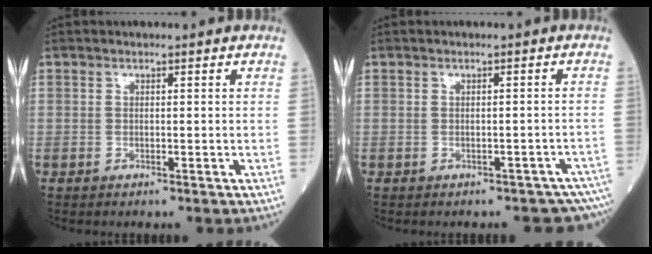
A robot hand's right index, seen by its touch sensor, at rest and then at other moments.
{"total": 6.5, "force": [-4.7, 3.0, 3.3], "torque": [-0.042, 0.028, -0.056]}